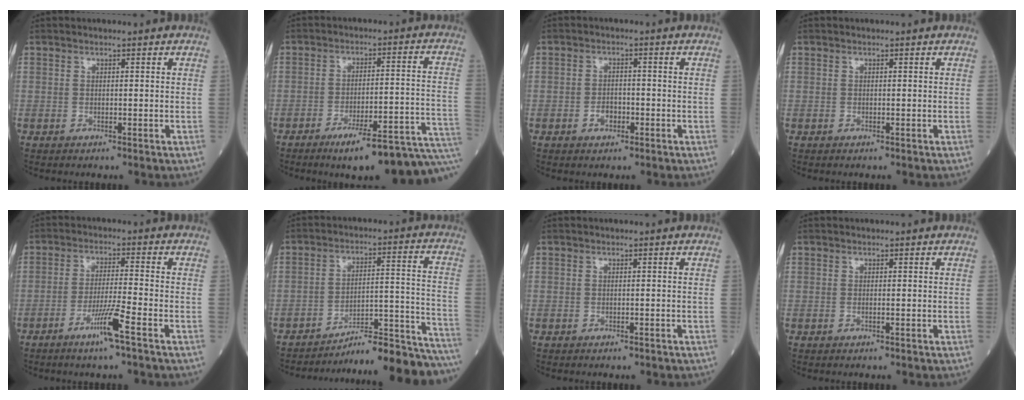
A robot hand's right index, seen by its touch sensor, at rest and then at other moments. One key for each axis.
{"total": 16.3, "fx": -12.3, "fy": 0.9, "fz": 10.7, "tx": -0.080, "ty": 0.032, "tz": -0.173}
{"total": 2.5, "fx": -1.1, "fy": 1.6, "fz": 1.5, "tx": -0.022, "ty": 0.006, "tz": -0.017}
{"total": 0.0}
{"total": 6.1, "fx": -3.5, "fy": -0.9, "fz": 4.8, "tx": -0.090, "ty": -0.010, "tz": -0.071}
{"total": 20.0, "fx": -19.5, "fy": -0.2, "fz": 4.6, "tx": -0.014, "ty": 0.031, "tz": -0.266}
{"total": 0.7, "fx": -0.7, "fy": 0.2, "fz": 0.3, "tx": -0.008, "ty": -0.001, "tz": -0.009}
{"total": 0.0}